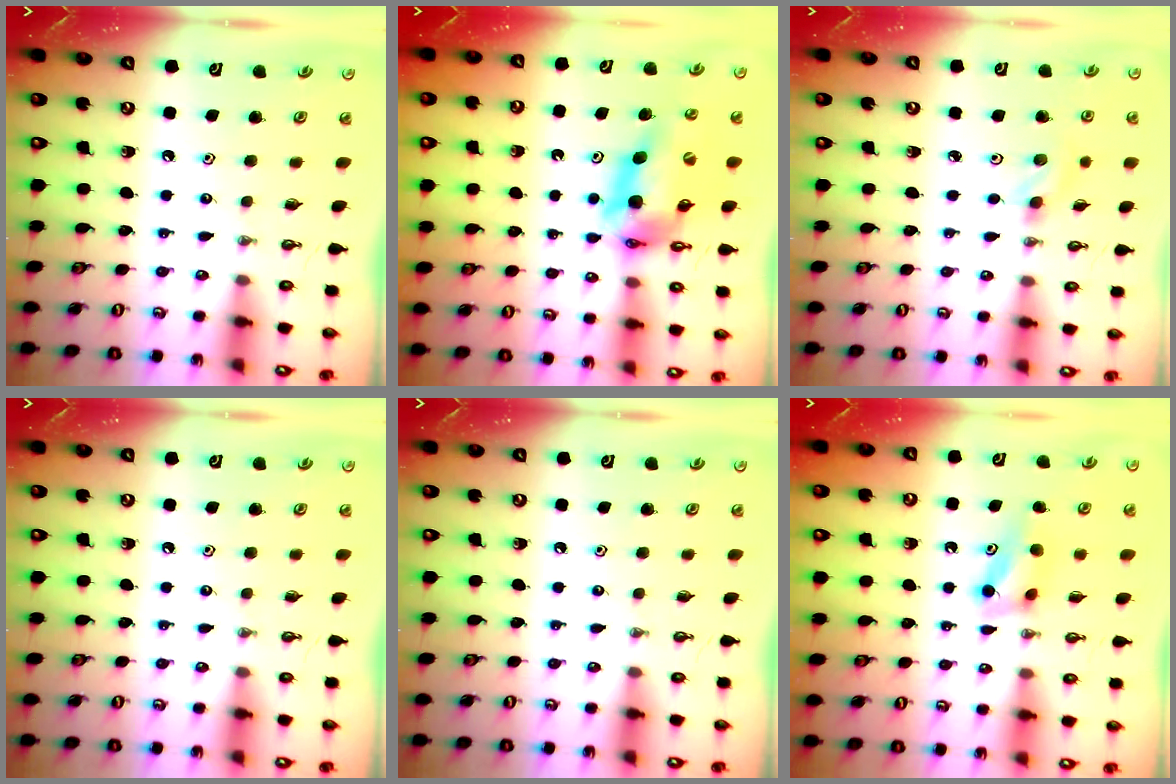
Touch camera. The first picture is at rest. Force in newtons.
{"total": 12.3, "press": 12.2, "slide": 1.1}
{"total": 4.0, "press": 3.7, "slide": 1.7}
{"total": 0.0}
{"total": 0.0}
{"total": 6.2, "press": 6.2, "slide": 0.8}